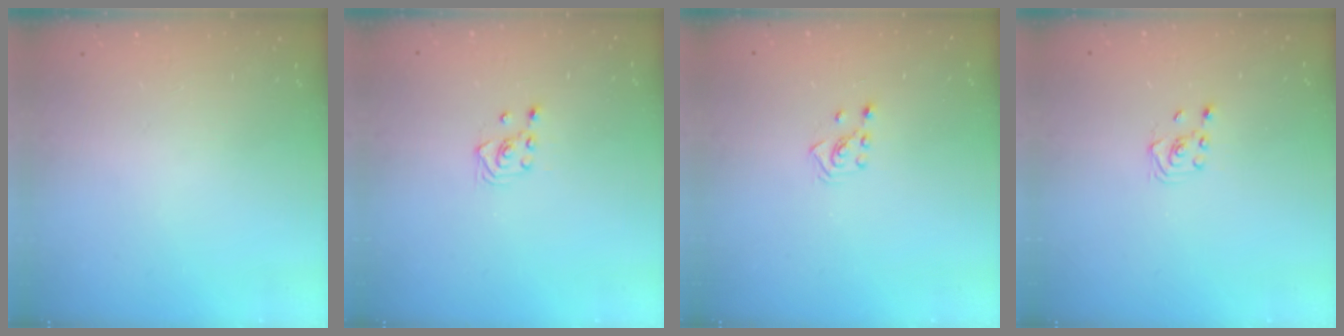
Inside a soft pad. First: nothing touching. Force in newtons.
{"total": 3.0, "press": 2.6, "slide": 1.5}
{"total": 2.3, "press": 2.2, "slide": 0.7}
{"total": 2.3, "press": 2.2, "slide": 0.8}